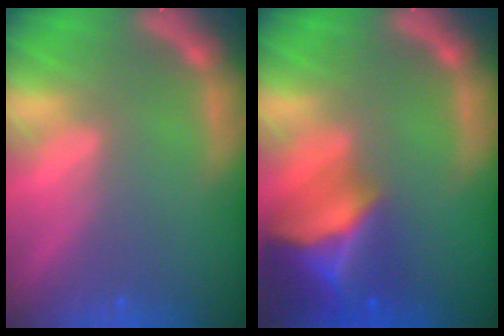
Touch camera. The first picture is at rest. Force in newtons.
{"total": 10.0}